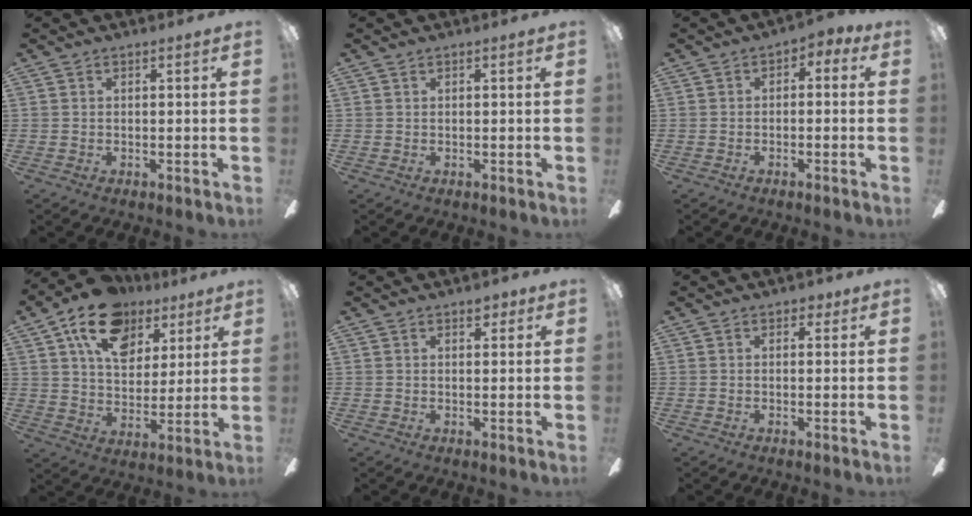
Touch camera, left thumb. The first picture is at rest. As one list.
[{"total": 0.0}, {"total": 2.6, "force": [-1.8, 1.6, 1.0], "torque": [-0.015, 0.016, -0.035]}, {"total": 17.4, "force": [10.2, 10.7, 9.2], "torque": [-0.154, -0.039, 0.185]}, {"total": 2.6, "force": [1.7, 1.5, 1.3], "torque": [0.005, -0.009, 0.022]}, {"total": 1.7, "force": [0.8, 1.3, 0.7], "torque": [0.002, -0.002, 0.010]}]